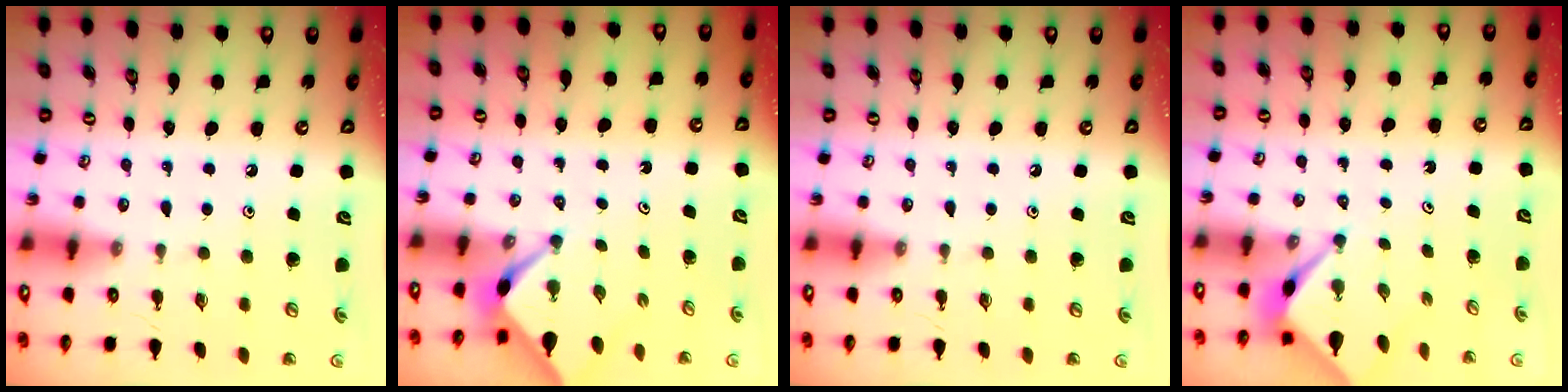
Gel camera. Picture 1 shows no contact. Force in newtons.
{"total": 2.4, "press": 2.4, "slide": 0.3}
{"total": 0.0}
{"total": 2.6, "press": 2.6, "slide": 0.1}